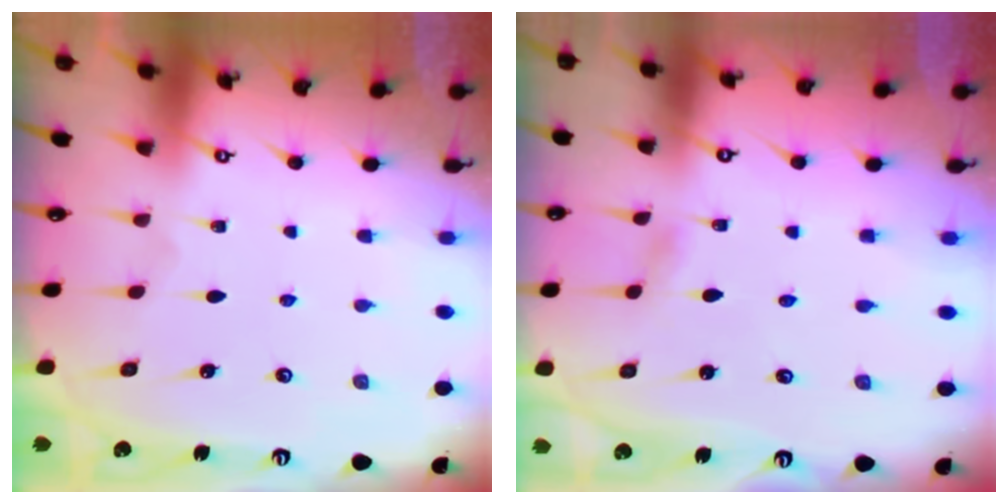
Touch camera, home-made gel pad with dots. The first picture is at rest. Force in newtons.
{"total": 1.5, "press": 1.5, "slide": 0.2}